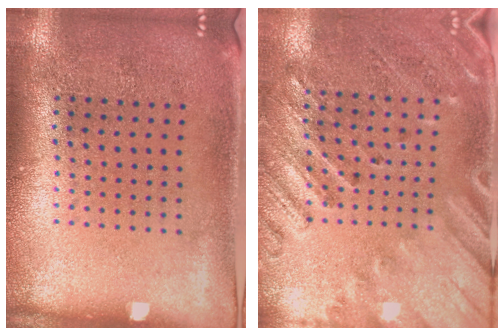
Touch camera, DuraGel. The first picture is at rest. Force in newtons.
{"total": 2.4, "press": 2.0, "slide": 1.4}